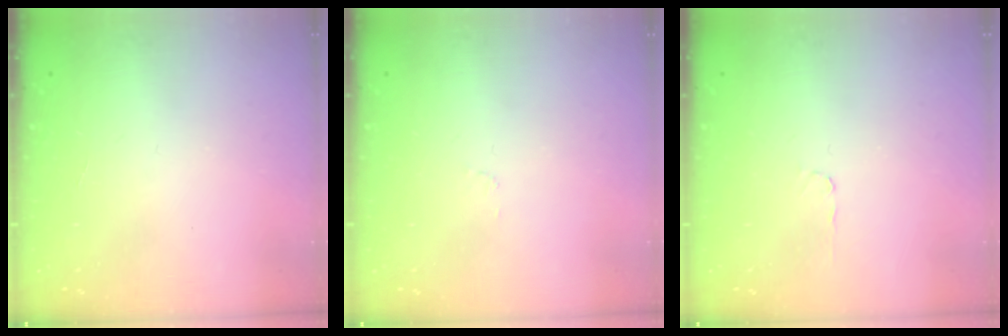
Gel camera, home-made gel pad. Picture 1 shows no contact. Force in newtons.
{"total": 2.5, "press": 2.4, "slide": 0.3}
{"total": 2.7, "press": 2.6, "slide": 0.3}